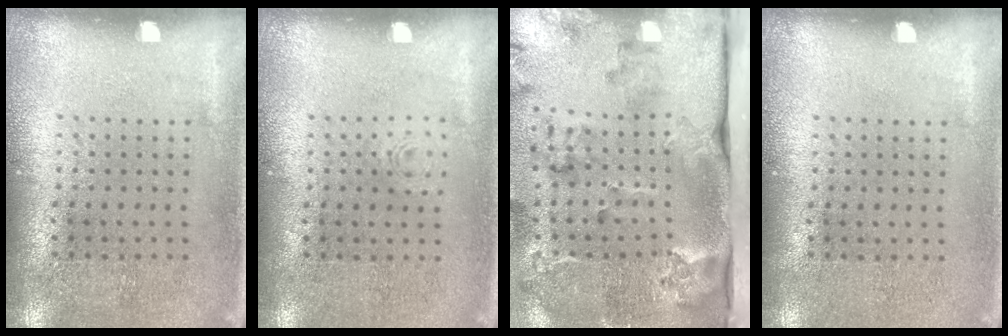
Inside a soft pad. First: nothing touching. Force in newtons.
{"total": 0.8, "press": 0.8, "slide": 0.2}
{"total": 3.9, "press": 2.7, "slide": 2.8}
{"total": 0.0}